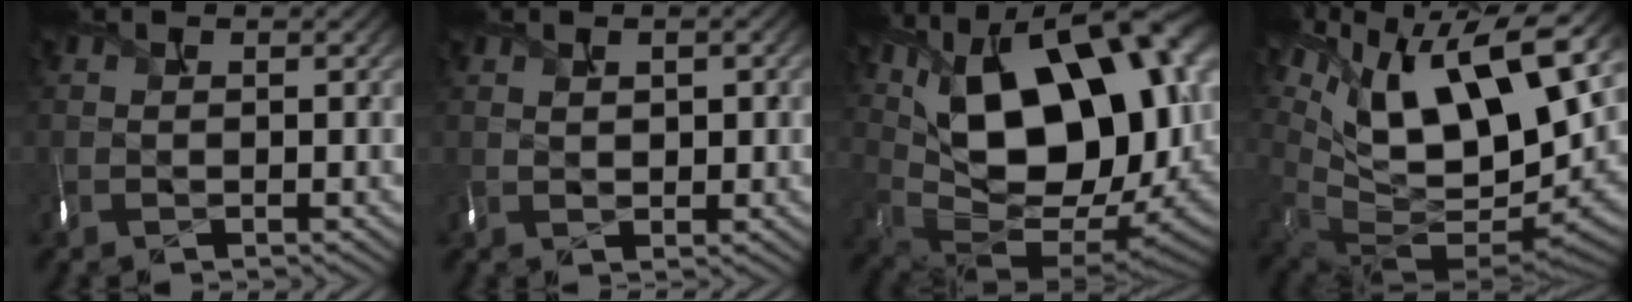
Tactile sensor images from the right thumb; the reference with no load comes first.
{"total": 1.5, "force": [0.4, 1.0, 1.0], "torque": [-0.020, -0.003, 0.014]}
{"total": 20.6, "force": [5.8, 11.7, 16.0], "torque": [-0.273, 0.024, 0.115]}
{"total": 17.0, "force": [6.8, 7.8, 13.5], "torque": [-0.253, 0.014, 0.129]}